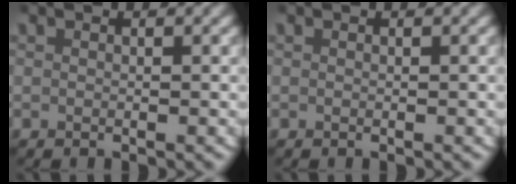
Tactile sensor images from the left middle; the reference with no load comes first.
{"total": 0.0}